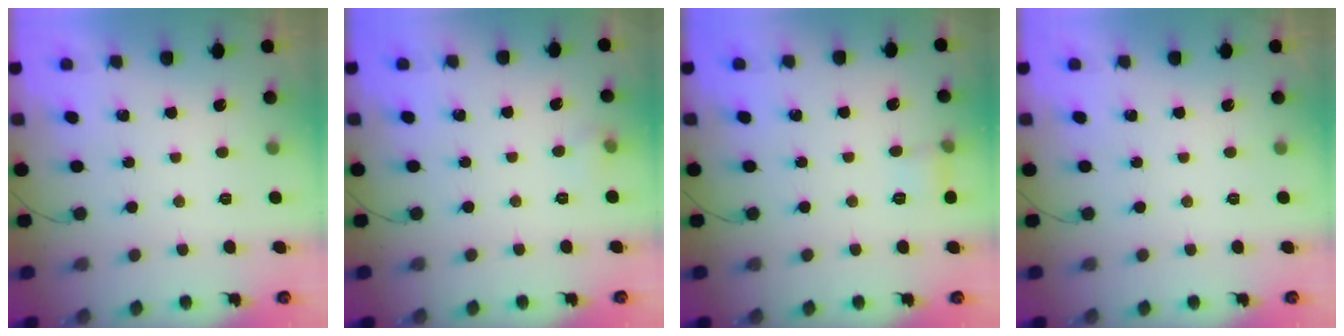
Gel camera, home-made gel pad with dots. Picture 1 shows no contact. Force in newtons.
{"total": 3.8, "press": 3.5, "slide": 1.5}
{"total": 5.8, "press": 5.6, "slide": 1.5}
{"total": 0.0}